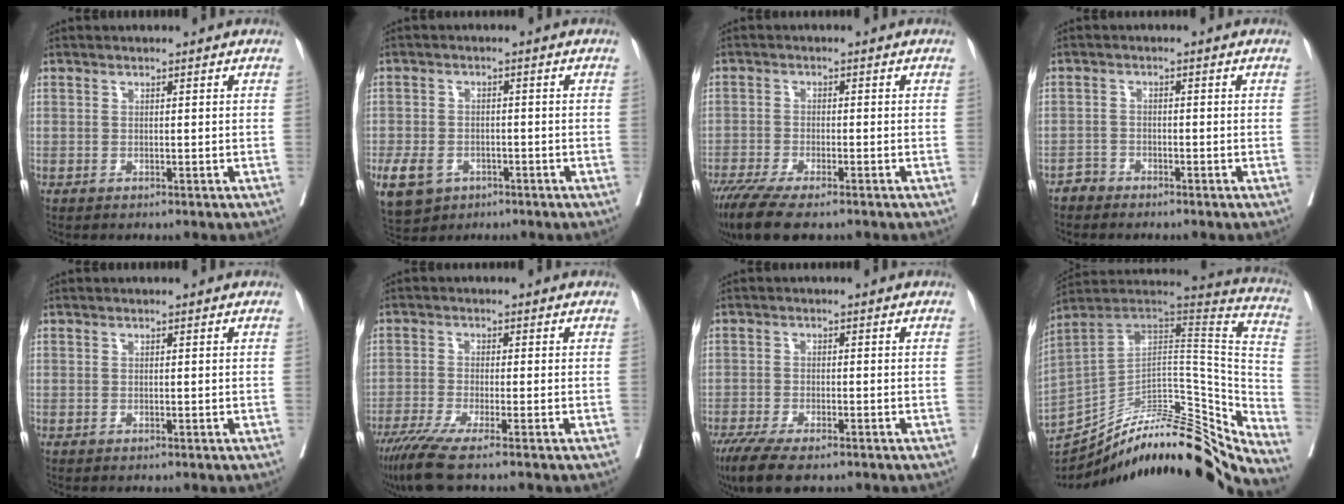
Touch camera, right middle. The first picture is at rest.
{"total": 10.8, "force": [-5.2, 8.1, 4.9], "torque": [-0.130, -0.005, -0.073]}
{"total": 9.5, "force": [-7.2, 1.8, 6.0], "torque": [-0.095, -0.021, -0.116]}
{"total": 1.5, "force": [-1.4, 0.5, -0.2], "torque": [0.005, 0.001, -0.027]}
{"total": 0.0}
{"total": 8.1, "force": [-6.2, -0.6, 5.2], "torque": [-0.083, -0.025, -0.105]}
{"total": 8.5, "force": [-6.1, 2.3, 5.4], "torque": [-0.089, -0.019, -0.098]}
{"total": 32.8, "force": [-27.4, 6.6, 16.9], "torque": [-0.234, 0.009, -0.398]}